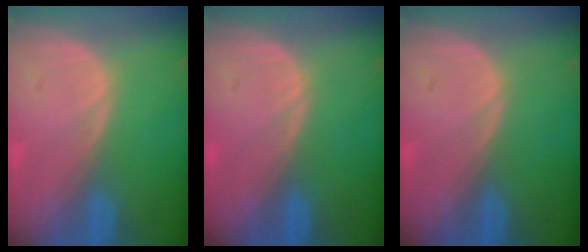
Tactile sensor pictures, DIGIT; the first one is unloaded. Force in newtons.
{"total": 0.0}
{"total": 0.0}